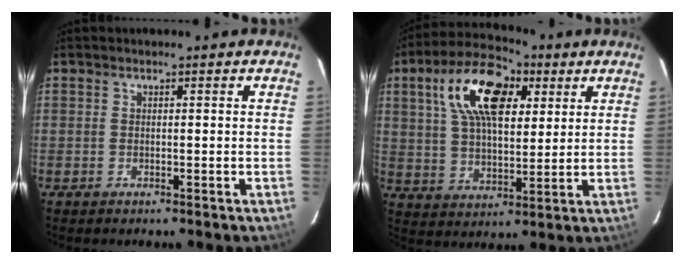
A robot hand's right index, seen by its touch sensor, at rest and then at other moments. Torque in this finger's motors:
{"motor_torque": [1.59, 0.54, 0.68, 0.21]}